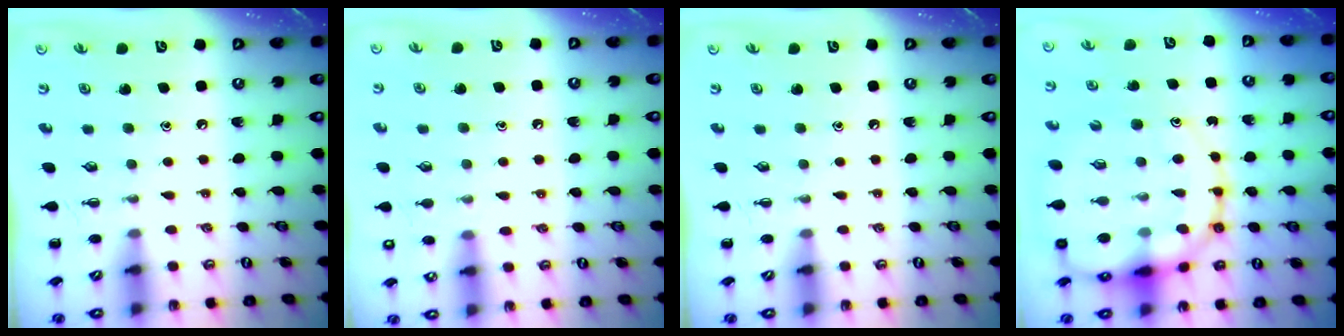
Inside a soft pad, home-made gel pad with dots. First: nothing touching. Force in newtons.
{"total": 8.1, "press": 7.8, "slide": 2.1}
{"total": 0.0}
{"total": 20.8, "press": 20.4, "slide": 4.1}